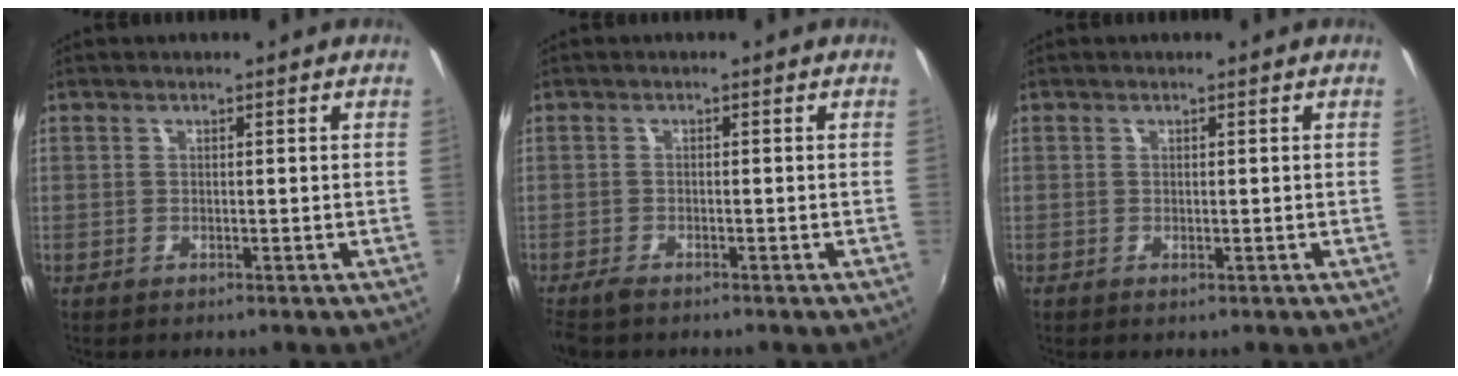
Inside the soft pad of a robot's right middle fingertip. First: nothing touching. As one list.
[{"total": 2.9, "force": [-2.4, 0.8, 1.4], "torque": [-0.035, -0.012, -0.047]}, {"total": 0.0}]